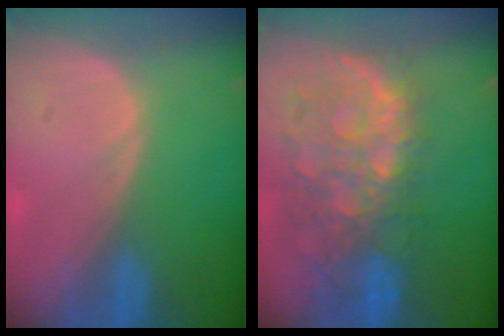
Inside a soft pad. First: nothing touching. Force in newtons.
{"total": 11.2, "press": 9.7, "slide": 5.5}